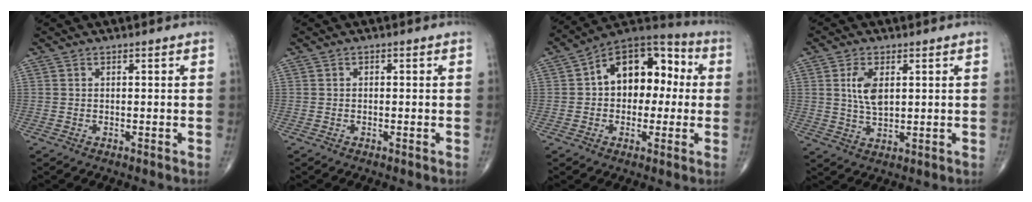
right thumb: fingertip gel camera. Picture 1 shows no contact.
{"total": 0.5, "force": [0.0, 0.4, 0.3], "torque": [-0.002, 0.001, -0.002]}
{"total": 16.1, "force": [1.8, 10.6, 12.0], "torque": [-0.127, 0.045, 0.016]}
{"total": 6.1, "force": [1.5, 3.2, 5.0], "torque": [-0.092, -0.008, 0.033]}